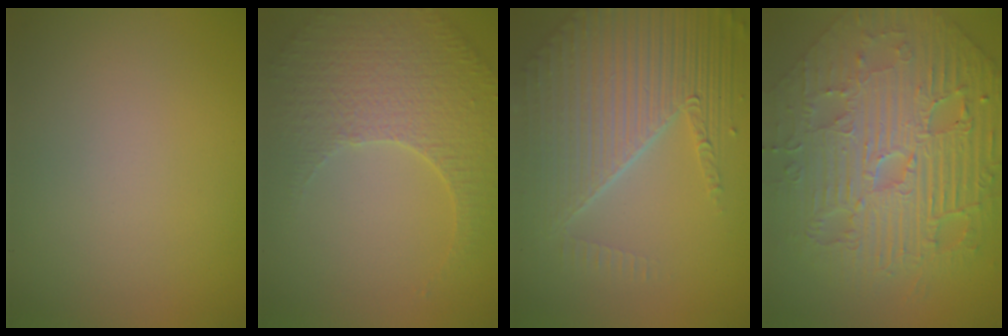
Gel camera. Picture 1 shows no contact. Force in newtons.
{"total": 4.6, "press": 3.5, "slide": 2.9}
{"total": 8.8, "press": 5.7, "slide": 6.7}
{"total": 11.8, "press": 7.8, "slide": 8.8}